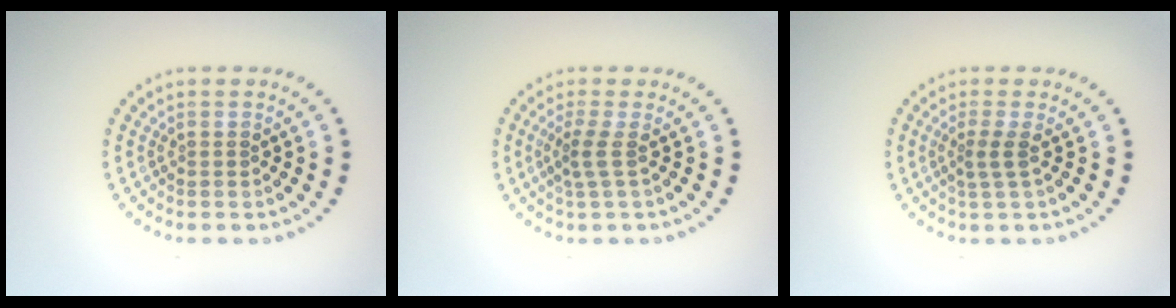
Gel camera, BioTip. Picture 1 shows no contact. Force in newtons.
{"total": 1.9, "press": 1.2, "slide": 1.4}
{"total": 1.7, "press": 1.2, "slide": 1.2}